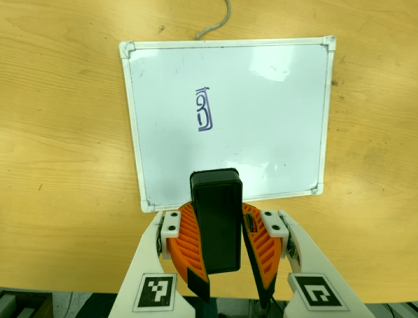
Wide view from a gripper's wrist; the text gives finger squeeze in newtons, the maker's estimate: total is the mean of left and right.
{"total": 11.6, "left": 11.0, "right": 12.2}